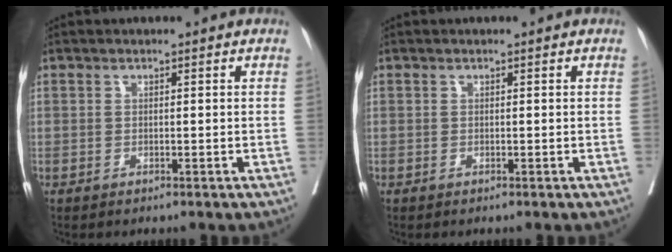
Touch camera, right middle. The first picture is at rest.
{"total": 0.0}